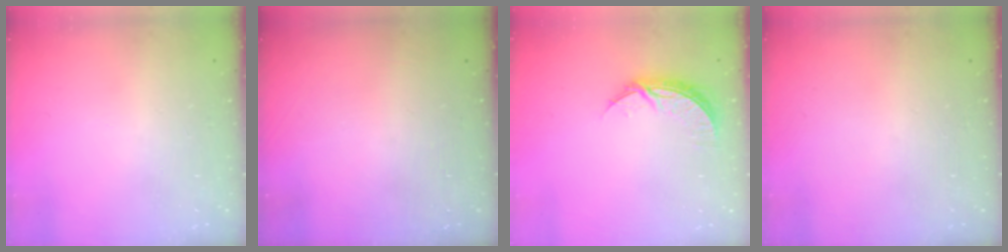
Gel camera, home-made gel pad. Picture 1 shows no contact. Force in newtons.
{"total": 0.0}
{"total": 6.8, "press": 6.8, "slide": 0.3}
{"total": 0.0}